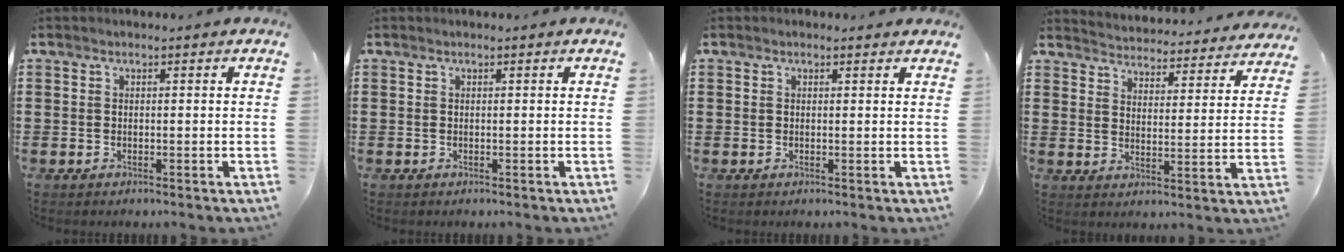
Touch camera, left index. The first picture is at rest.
{"total": 0.0}
{"total": 0.7, "force": [0.6, 0.2, 0.4], "torque": [-0.009, 0.000, 0.012]}
{"total": 3.8, "force": [3.8, -0.3, -0.3], "torque": [-0.019, -0.038, 0.061]}